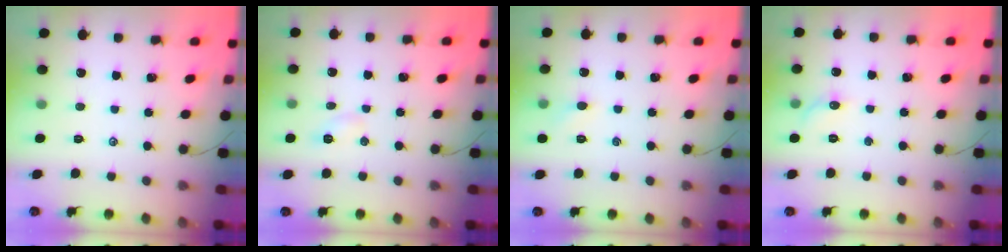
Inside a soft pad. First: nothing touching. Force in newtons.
{"total": 2.9, "press": 2.8, "slide": 0.8}
{"total": 3.7, "press": 3.6, "slide": 1.2}
{"total": 5.3, "press": 5.1, "slide": 1.4}